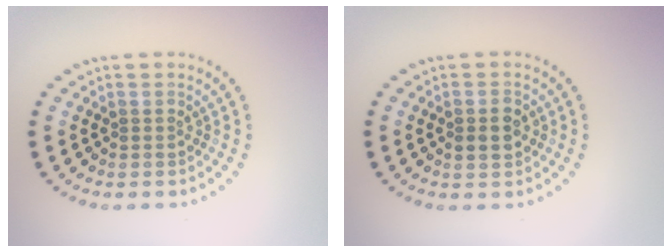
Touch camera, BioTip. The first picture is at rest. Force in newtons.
{"total": 2.4, "press": 2.4, "slide": 0.1}